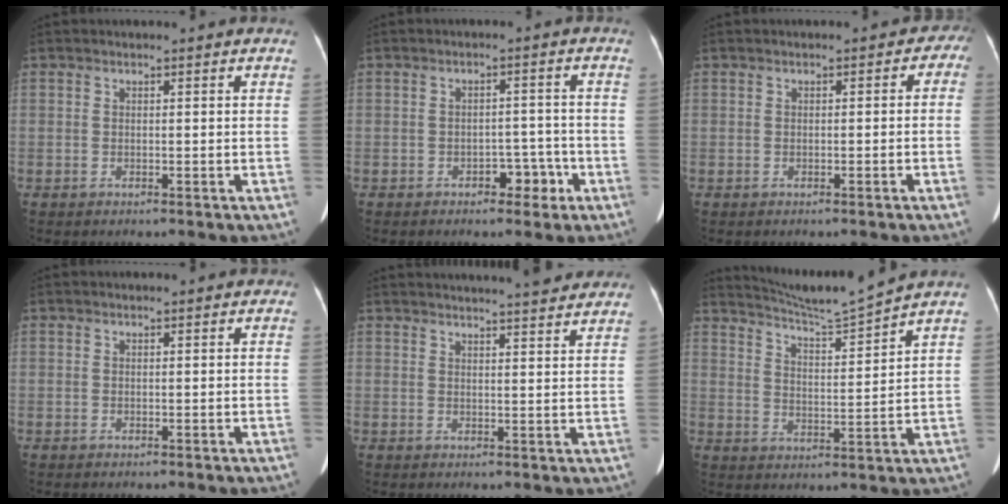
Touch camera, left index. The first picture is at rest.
{"total": 3.6, "force": [-2.0, 2.1, 2.1], "torque": [-0.021, 0.012, -0.025]}
{"total": 1.8, "force": [-0.7, 1.4, 0.8], "torque": [0.007, 0.014, -0.014]}
{"total": 0.0}
{"total": 14.3, "force": [13.2, 1.1, 5.2], "torque": [-0.071, 0.017, 0.161]}
{"total": 8.3, "force": [7.9, -2.4, 1.1], "torque": [-0.038, -0.027, 0.145]}